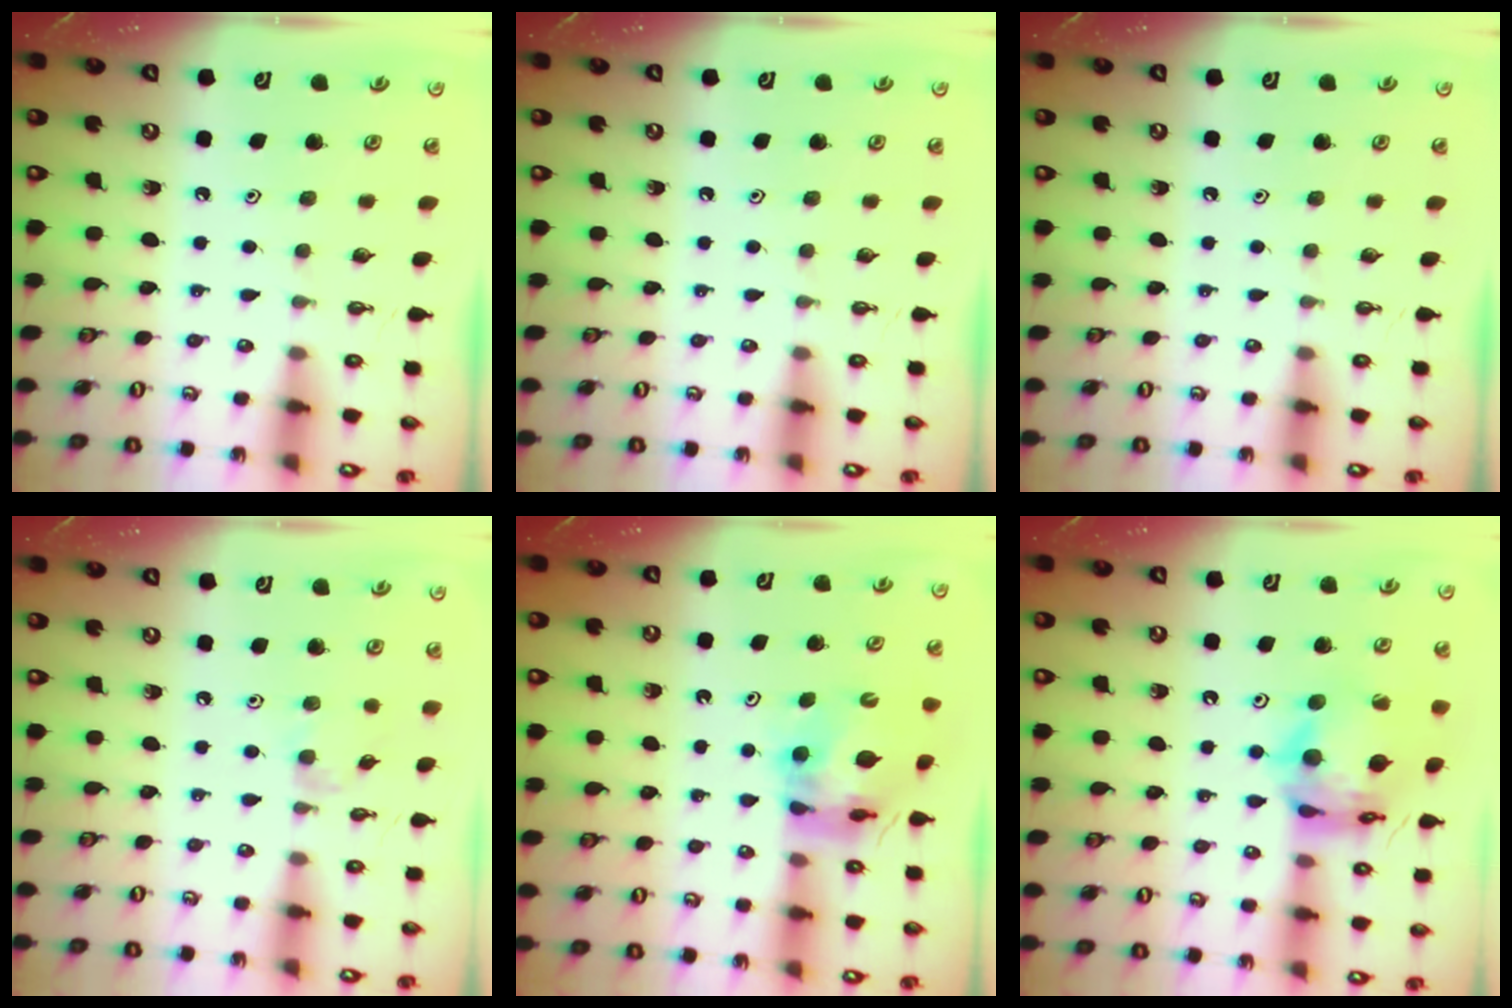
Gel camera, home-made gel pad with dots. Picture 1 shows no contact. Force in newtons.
{"total": 0.0}
{"total": 0.0}
{"total": 3.9, "press": 3.9, "slide": 0.5}
{"total": 10.9, "press": 10.9, "slide": 1.2}
{"total": 15.6, "press": 15.5, "slide": 1.8}